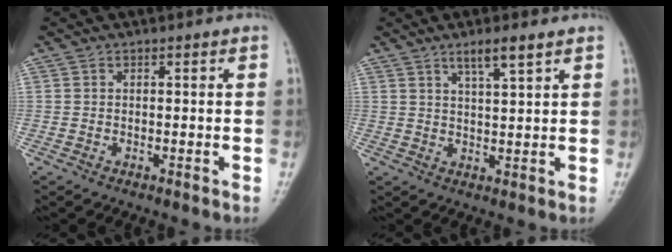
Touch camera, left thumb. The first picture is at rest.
{"total": 4.5, "force": [2.9, 0.4, 3.3], "torque": [-0.060, -0.019, 0.055]}